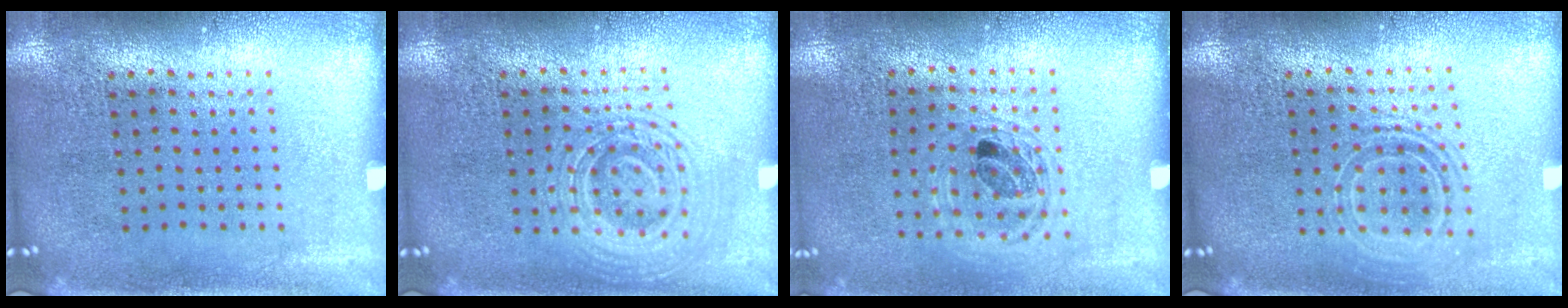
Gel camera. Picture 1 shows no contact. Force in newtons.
{"total": 1.8, "press": 1.8, "slide": 0.4}
{"total": 1.1, "press": 1.0, "slide": 0.3}
{"total": 1.7, "press": 1.4, "slide": 1.0}